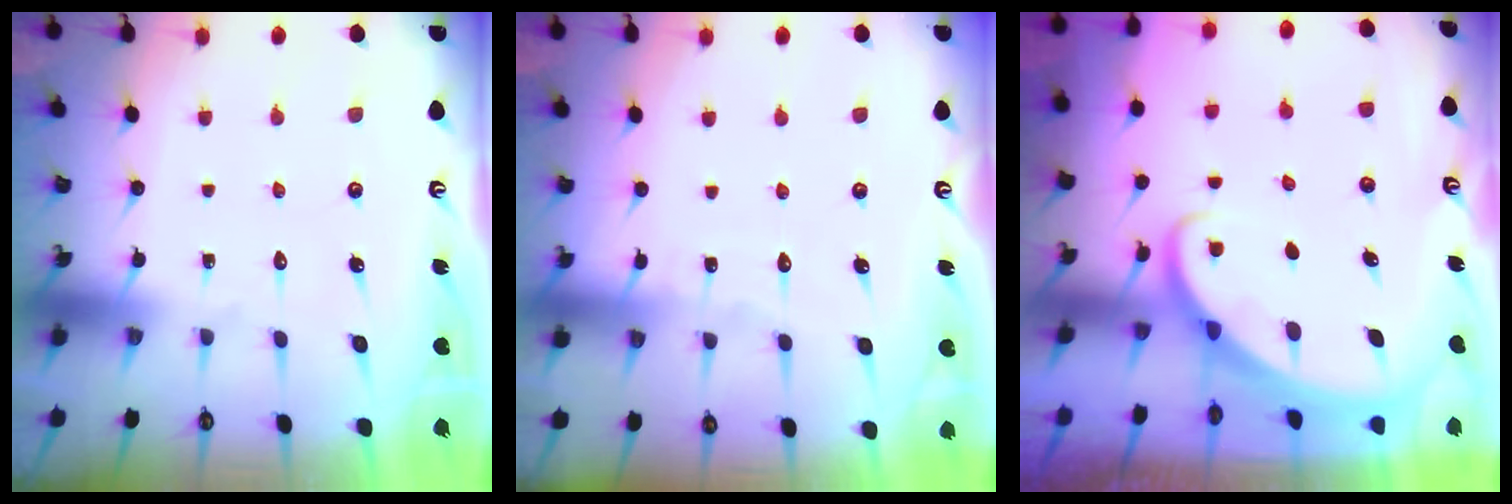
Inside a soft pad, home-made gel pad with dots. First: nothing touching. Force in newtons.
{"total": 2.6, "press": 2.6, "slide": 0.3}
{"total": 2.2, "press": 2.2, "slide": 0.3}